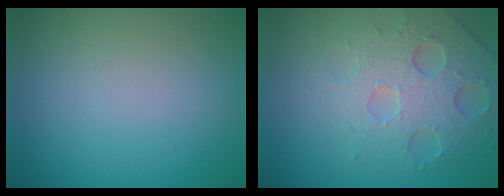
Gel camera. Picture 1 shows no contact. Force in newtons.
{"total": 6.2, "press": 4.7, "slide": 4.1}